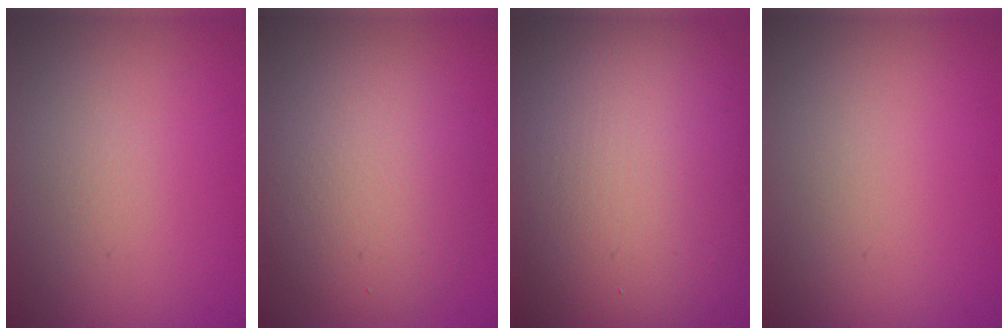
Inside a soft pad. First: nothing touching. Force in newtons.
{"total": 5.9, "press": 5.9, "slide": 0.2}
{"total": 18.5, "press": 18.5, "slide": 0.5}
{"total": 0.0}